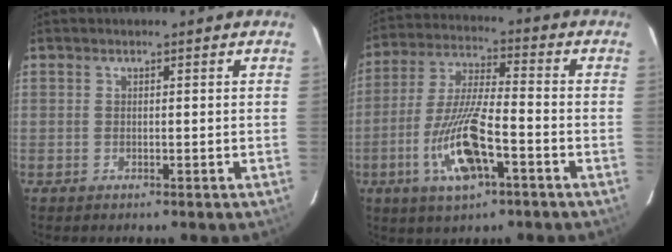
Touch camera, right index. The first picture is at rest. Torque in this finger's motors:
{"motor_torque": [1.31, -0.80, 0.43, 0.10]}